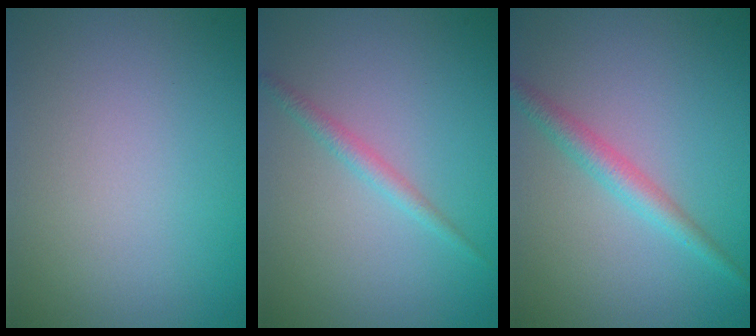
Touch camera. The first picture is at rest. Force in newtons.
{"total": 1.3, "press": 1.3, "slide": 0.0}
{"total": 2.3, "press": 2.3, "slide": 0.1}